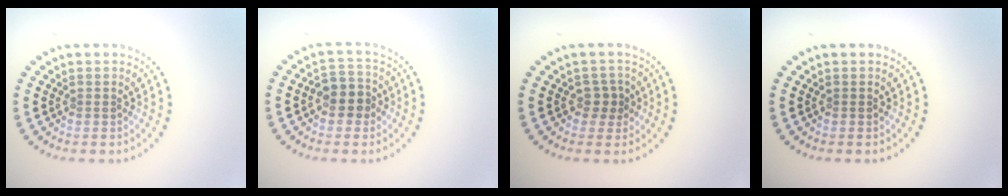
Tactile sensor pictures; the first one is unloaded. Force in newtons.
{"total": 3.0, "press": 2.8, "slide": 1.0}
{"total": 1.5, "press": 1.3, "slide": 0.7}
{"total": 0.0}